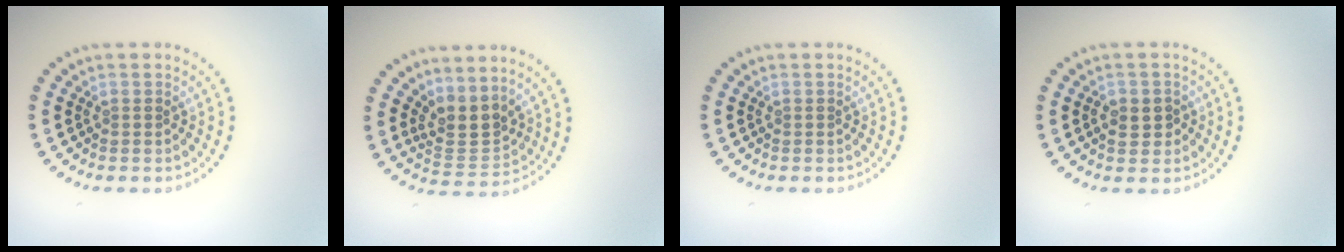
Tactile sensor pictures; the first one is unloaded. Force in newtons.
{"total": 3.1, "press": 2.4, "slide": 2.0}
{"total": 0.0}
{"total": 2.3, "press": 2.2, "slide": 0.5}